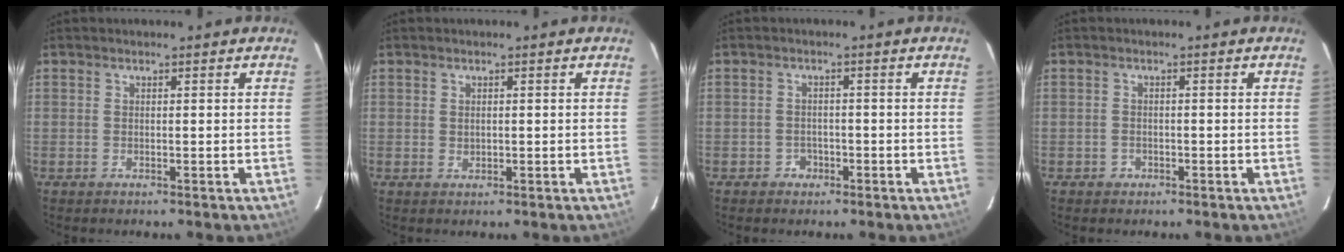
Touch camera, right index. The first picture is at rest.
{"total": 1.0, "force": [0.2, 0.8, 0.6], "torque": [-0.010, 0.002, 0.006]}
{"total": 2.6, "force": [-1.6, 2.1, 0.2], "torque": [-0.007, 0.005, -0.024]}
{"total": 1.8, "force": [-1.1, 1.4, 0.2], "torque": [-0.005, 0.002, -0.015]}